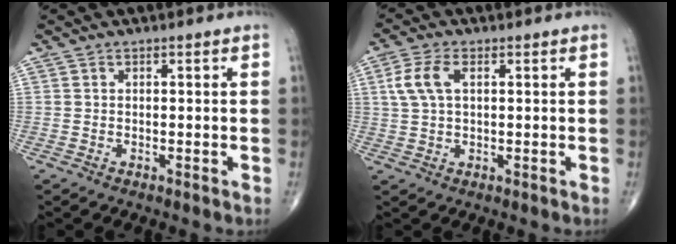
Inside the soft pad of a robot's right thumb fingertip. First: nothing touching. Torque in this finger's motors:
{"motor_torque": [-0.42, 0.52, 0.52, 0.21, 0.03]}